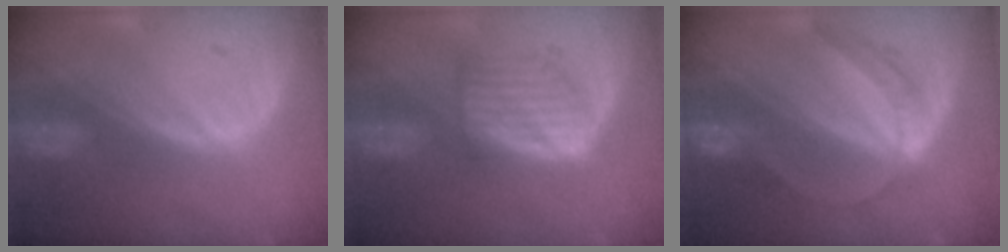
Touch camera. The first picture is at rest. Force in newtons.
{"total": 5.6, "press": 5.3, "slide": 1.9}
{"total": 6.7, "press": 5.5, "slide": 3.9}